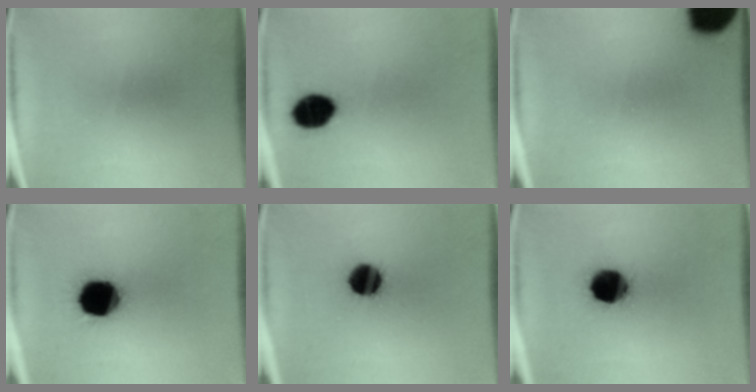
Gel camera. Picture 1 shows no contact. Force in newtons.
{"total": 8.4}
{"total": 15.6}
{"total": 16.5}
{"total": 10.5}
{"total": 13.4}